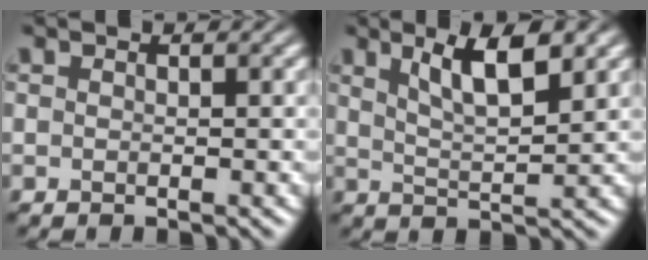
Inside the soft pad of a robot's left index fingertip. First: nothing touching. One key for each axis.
{"total": 5.0, "fx": 2.7, "fy": 1.3, "fz": 4.0, "tx": -0.062, "ty": 0.000, "tz": 0.047}